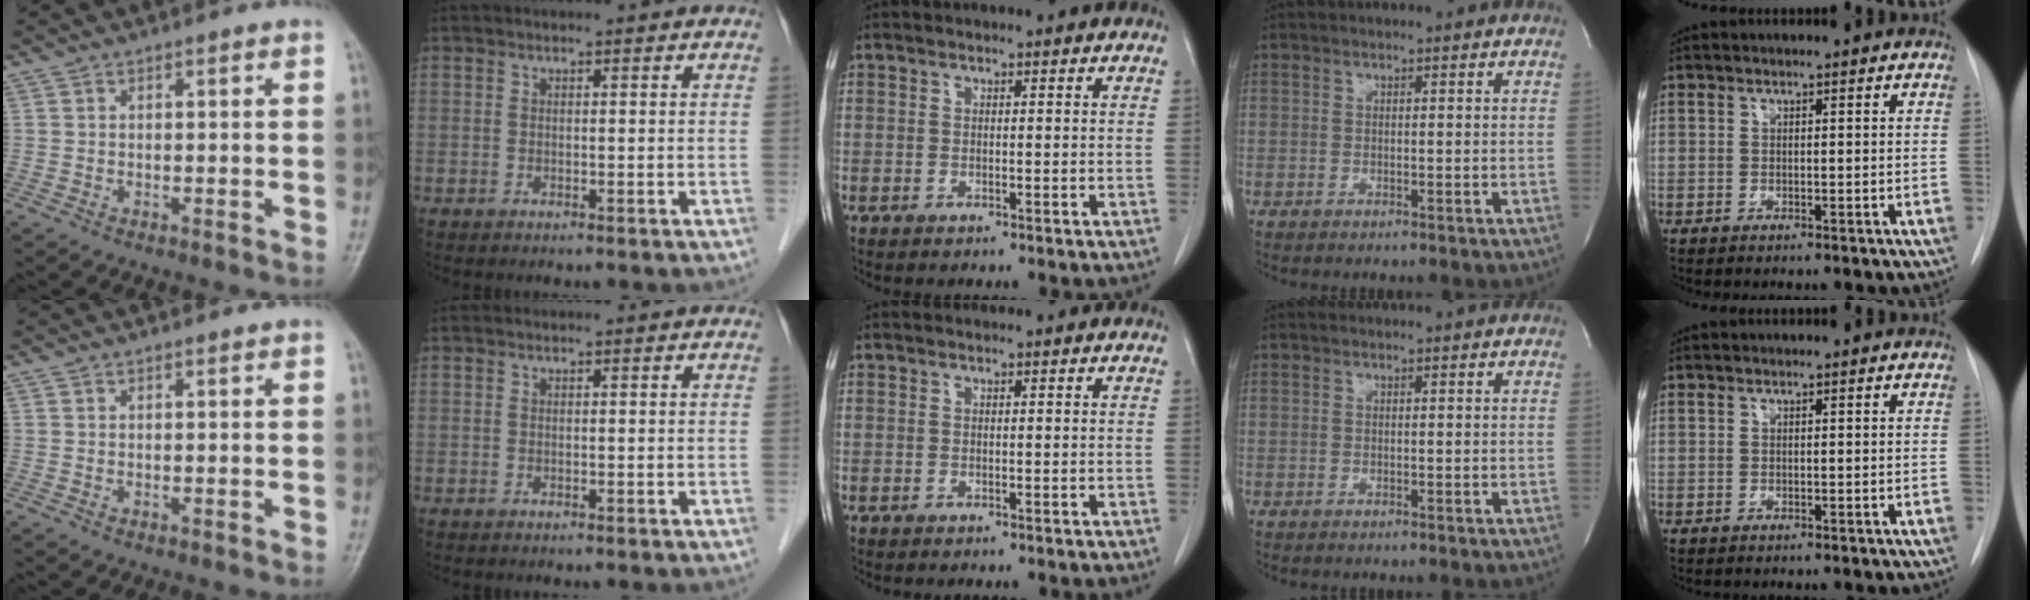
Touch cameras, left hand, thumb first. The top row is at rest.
{}